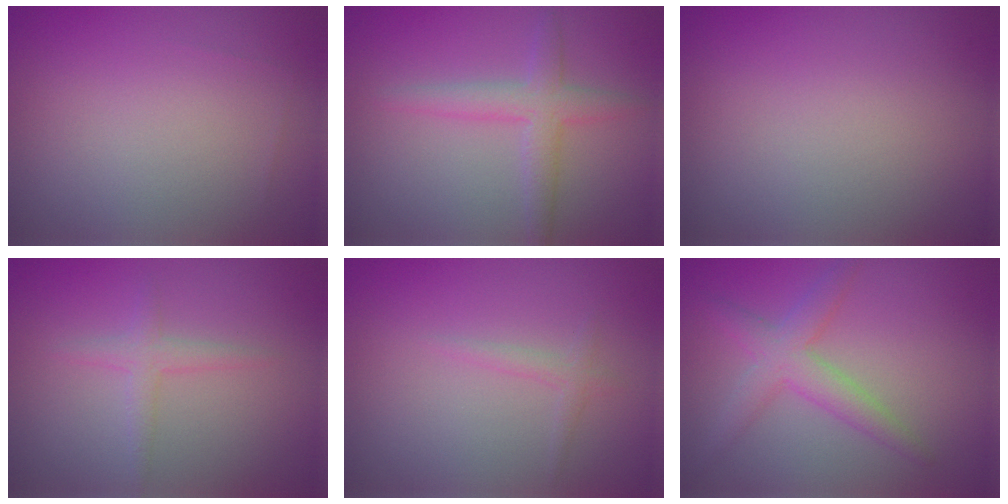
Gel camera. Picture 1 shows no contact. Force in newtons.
{"total": 2.9, "press": 2.9, "slide": 0.1}
{"total": 0.0}
{"total": 1.6, "press": 1.6, "slide": 0.1}
{"total": 0.6, "press": 0.6, "slide": 0.1}
{"total": 3.3, "press": 3.3, "slide": 0.1}